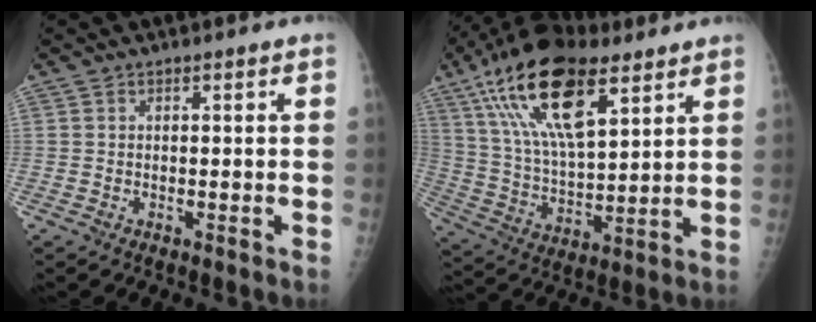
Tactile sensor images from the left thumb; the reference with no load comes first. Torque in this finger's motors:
{"motor_torque": [0.93, 0.48, 1.99, -0.78, 0.28]}